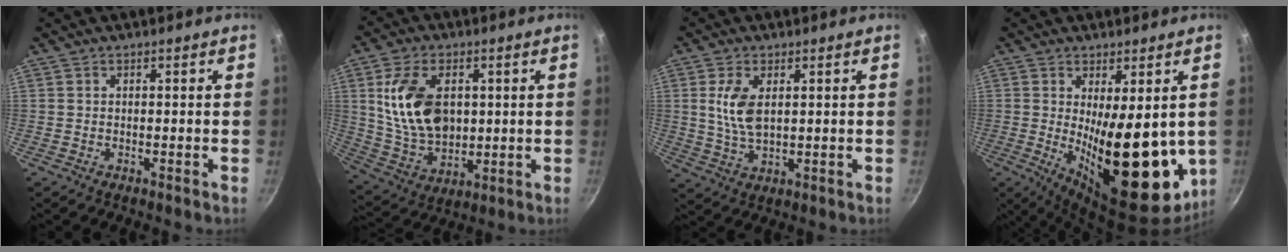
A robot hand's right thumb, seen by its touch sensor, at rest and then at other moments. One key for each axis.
{"total": 15.7, "fx": 2.8, "fy": 10.2, "fz": 11.6, "tx": -0.191, "ty": -0.018, "tz": 0.065}
{"total": 7.0, "fx": 1.6, "fy": 3.7, "fz": 5.8, "tx": -0.113, "ty": -0.010, "tz": 0.034}
{"total": 19.8, "fx": -0.7, "fy": 8.0, "fz": 18.1, "tx": -0.229, "ty": -0.040, "tz": 0.009}